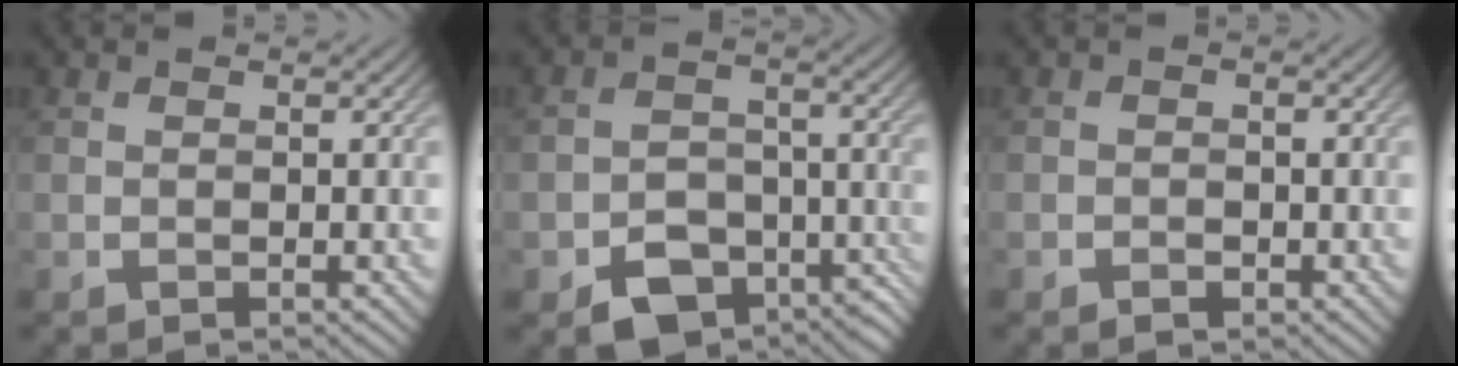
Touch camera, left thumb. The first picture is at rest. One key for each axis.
{"total": 8.4, "fx": -5.0, "fy": 5.4, "fz": 4.1, "tx": -0.068, "ty": -0.023, "tz": -0.086}
{"total": 1.2, "fx": -0.7, "fy": 0.9, "fz": 0.5, "tx": -0.005, "ty": -0.003, "tz": -0.013}